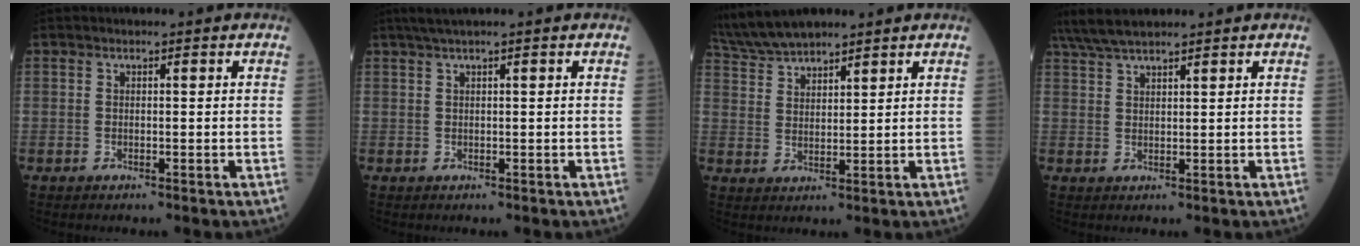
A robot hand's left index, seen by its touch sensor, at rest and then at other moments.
{"total": 2.1, "force": [1.4, -0.4, 1.5], "torque": [-0.037, 0.015, 0.032]}
{"total": 8.8, "force": [8.0, 1.4, 3.3], "torque": [-0.082, 0.025, 0.163]}
{"total": 6.7, "force": [5.8, 0.8, 3.3], "torque": [-0.070, 0.029, 0.112]}